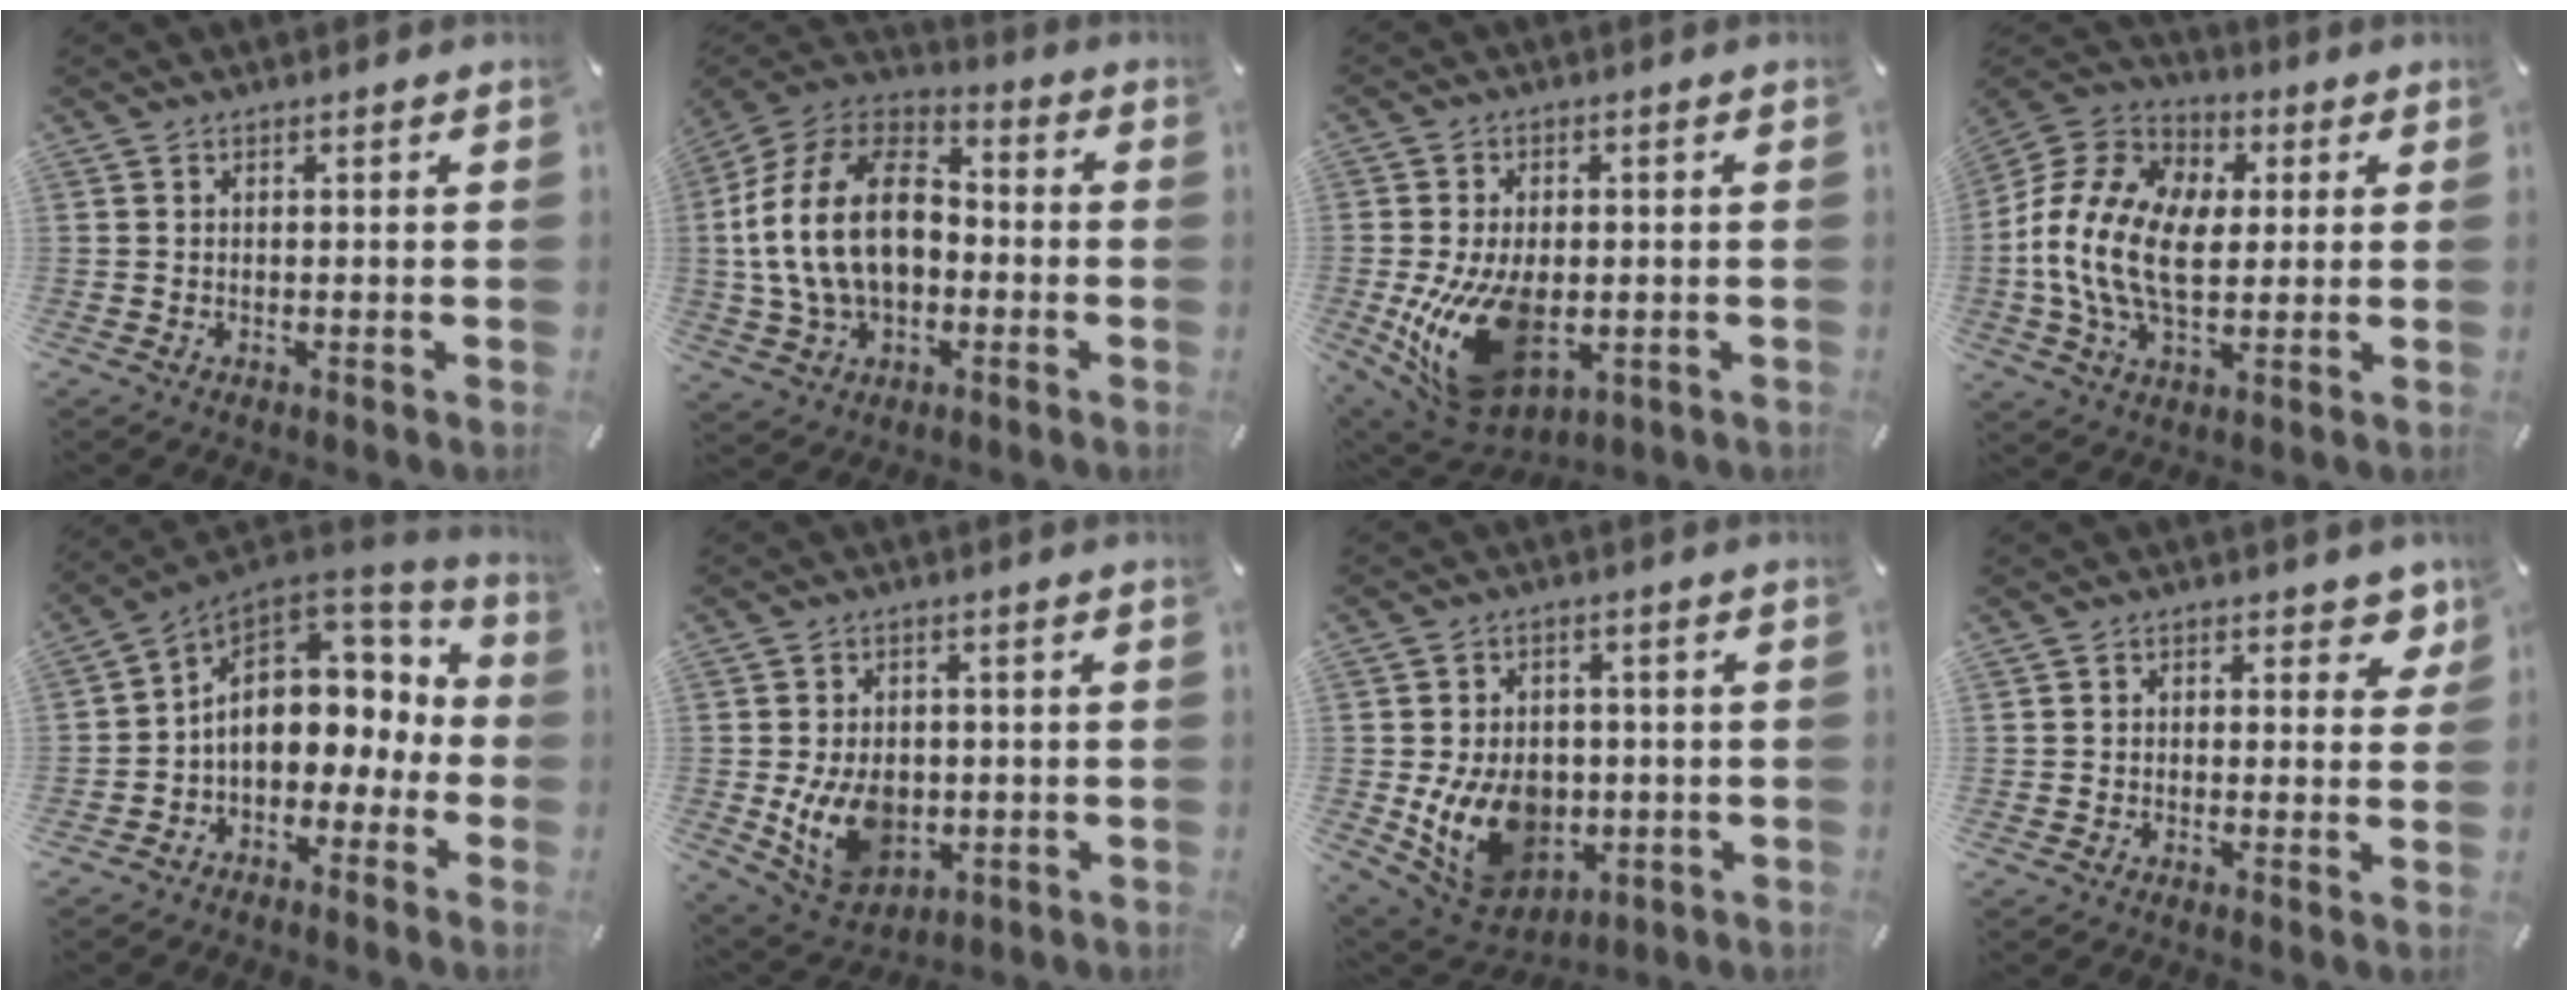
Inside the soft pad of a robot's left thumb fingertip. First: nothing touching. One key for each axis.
{"total": 20.8, "fx": -1.5, "fy": 14.6, "fz": 14.7, "tx": -0.312, "ty": 0.025, "tz": -0.028}
{"total": 19.3, "fx": -3.4, "fy": 12.0, "fz": 14.8, "tx": -0.292, "ty": -0.009, "tz": -0.043}
{"total": 18.2, "fx": -0.7, "fy": 12.4, "fz": 13.4, "tx": -0.294, "ty": 0.015, "tz": -0.011}
{"total": 13.7, "fx": 1.2, "fy": 10.2, "fz": 9.1, "tx": -0.159, "ty": -0.016, "tz": 0.023}
{"total": 12.1, "fx": -1.9, "fy": 9.2, "fz": 7.5, "tx": -0.148, "ty": 0.004, "tz": -0.029}
{"total": 14.5, "fx": -2.2, "fy": 11.5, "fz": 8.5, "tx": -0.167, "ty": 0.000, "tz": -0.027}
{"total": 4.4, "fx": 2.0, "fy": 2.9, "fz": 2.7, "tx": -0.009, "ty": -0.009, "tz": 0.026}